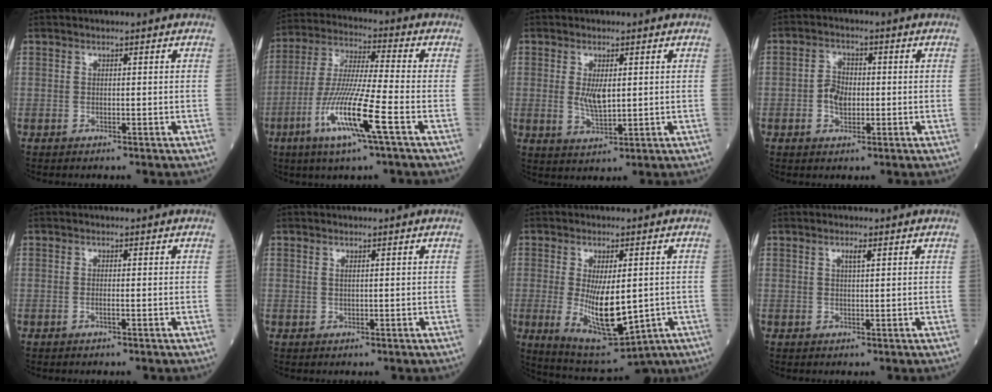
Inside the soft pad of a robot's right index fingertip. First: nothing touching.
{"total": 13.3, "force": [-5.4, -0.7, 12.2], "torque": [-0.252, -0.020, -0.107]}
{"total": 4.2, "force": [0.6, 0.9, 4.1], "torque": [-0.082, -0.008, 0.015]}
{"total": 3.5, "force": [-0.6, 2.1, 2.8], "torque": [-0.057, 0.005, -0.014]}
{"total": 0.9, "force": [-0.3, -0.5, 0.7], "torque": [-0.017, -0.001, -0.006]}
{"total": 0.7, "force": [0.3, -0.3, 0.6], "torque": [-0.016, -0.001, 0.006]}
{"total": 12.7, "force": [-2.3, 4.1, 11.8], "torque": [-0.207, -0.026, -0.020]}
{"total": 1.3, "force": [0.7, 0.1, 1.1], "torque": [-0.024, -0.002, 0.011]}